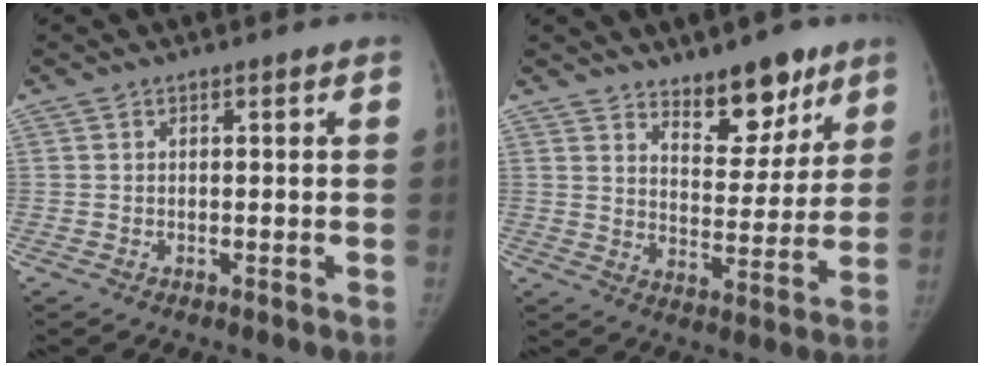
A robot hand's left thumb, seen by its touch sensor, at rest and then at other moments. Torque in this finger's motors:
{"motor_torque": [0.27, -0.02, 0.21, 0.19, 0.02]}